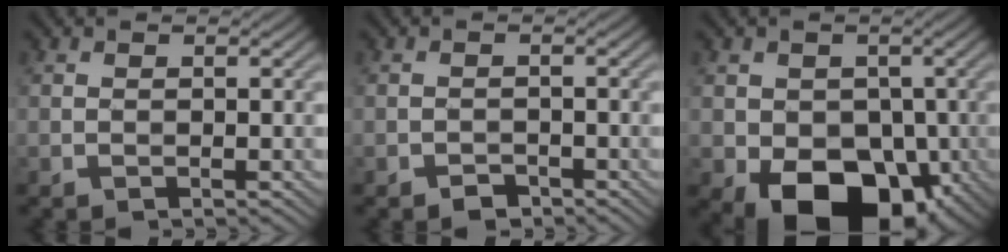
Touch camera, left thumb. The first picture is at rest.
{"total": 1.5, "force": [-1.2, 0.8, 0.5], "torque": [-0.006, 0.000, -0.024]}
{"total": 12.2, "force": [-4.1, 8.4, 7.9], "torque": [-0.115, -0.034, -0.063]}